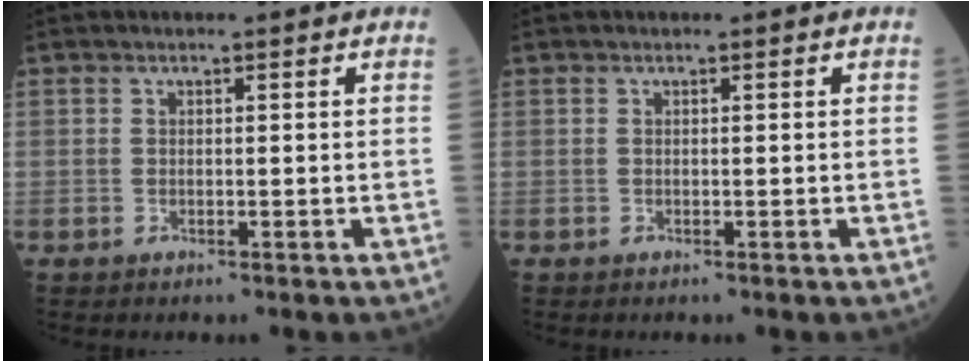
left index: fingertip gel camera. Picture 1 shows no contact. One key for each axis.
{"total": 0.0}